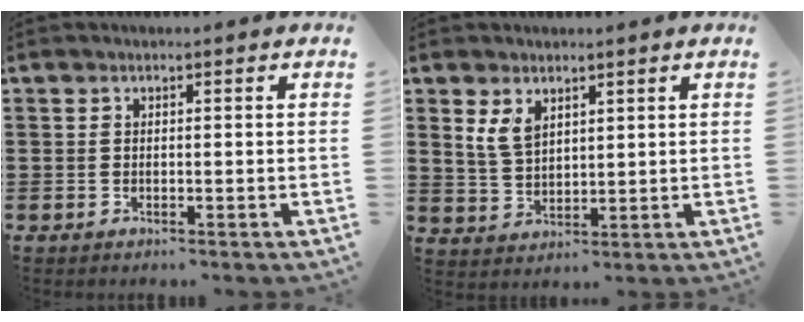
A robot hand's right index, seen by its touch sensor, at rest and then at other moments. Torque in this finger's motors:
{"motor_torque": [0.15, 0.02, 0.42, 0.09]}